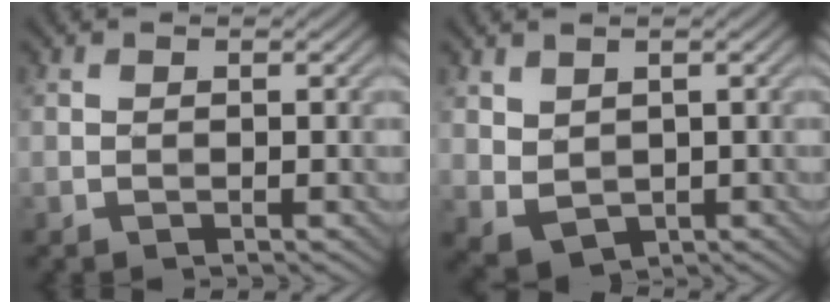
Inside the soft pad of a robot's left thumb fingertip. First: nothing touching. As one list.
[{"total": 3.2, "force": [1.0, 2.3, 1.8], "torque": [-0.056, -0.011, 0.029]}]